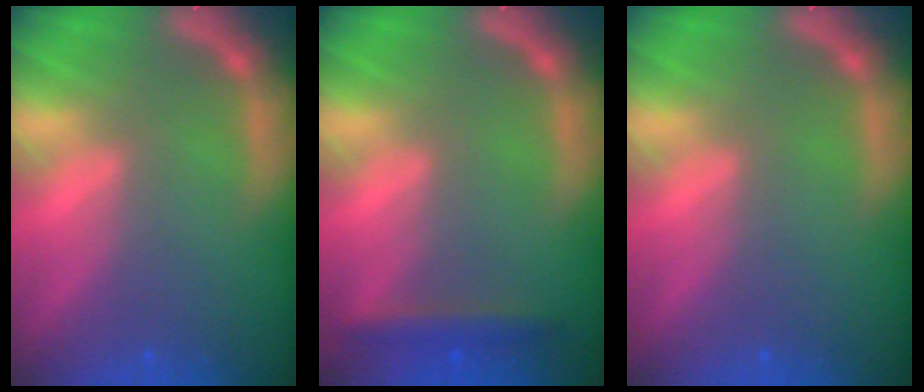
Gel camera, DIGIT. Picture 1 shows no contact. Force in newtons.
{"total": 2.4}
{"total": 0.0}